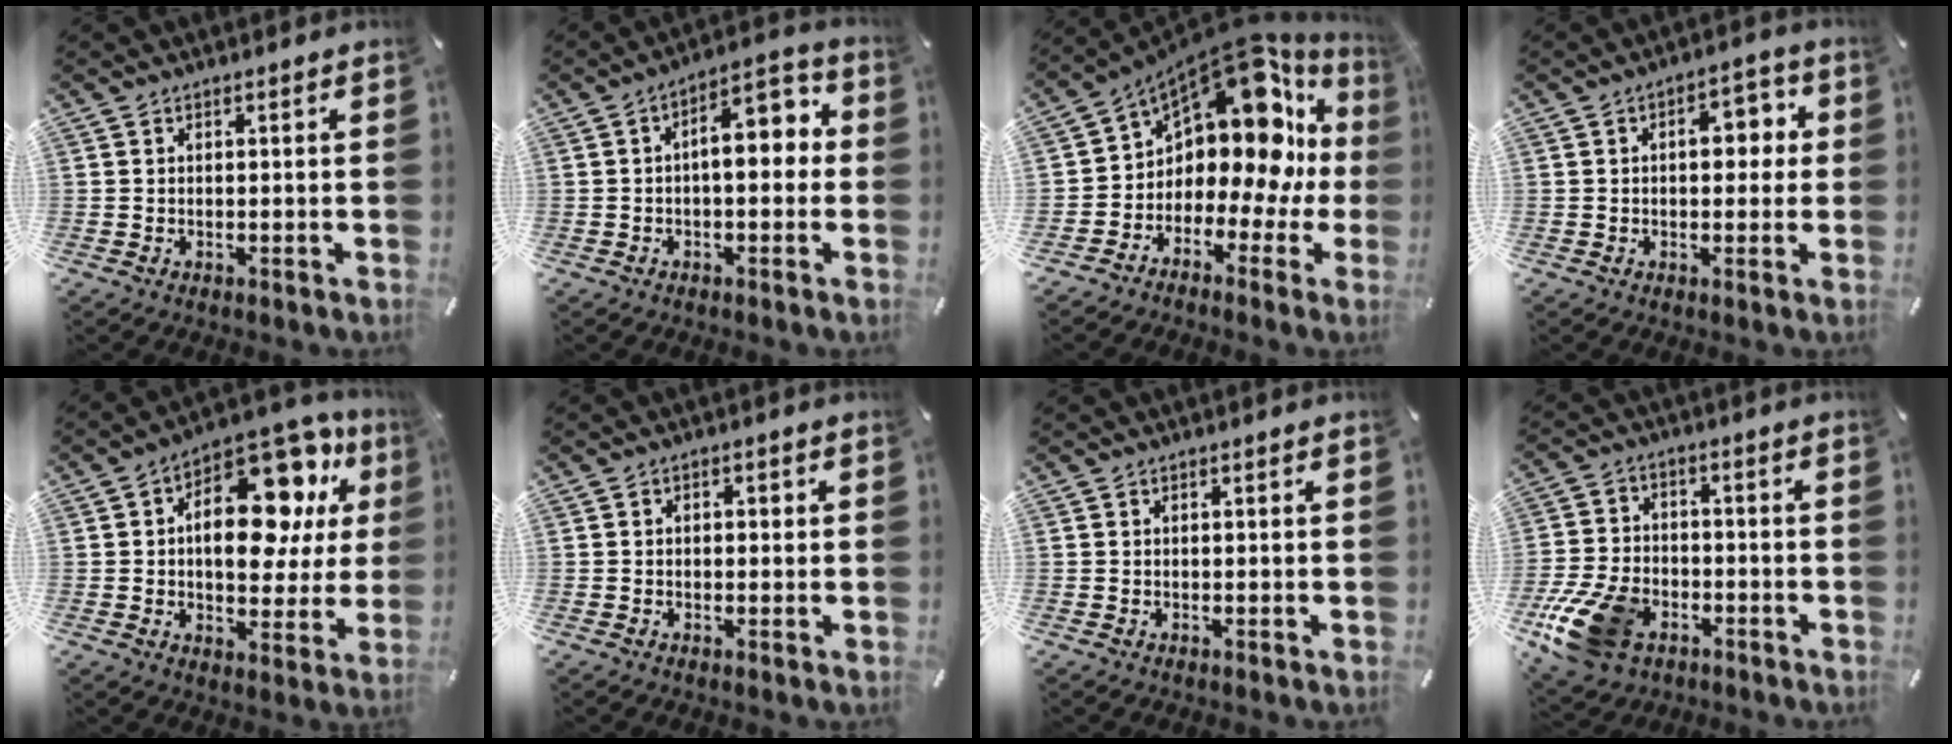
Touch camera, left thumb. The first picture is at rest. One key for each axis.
{"total": 9.7, "fx": 0.8, "fy": 4.7, "fz": 8.4, "tx": -0.116, "ty": -0.007, "tz": 0.006}
{"total": 15.1, "fx": 7.4, "fy": 8.5, "fz": 10.1, "tx": -0.171, "ty": -0.083, "tz": 0.112}
{"total": 7.3, "fx": 0.9, "fy": 4.3, "fz": 5.8, "tx": -0.067, "ty": -0.002, "tz": 0.003}
{"total": 20.4, "fx": 6.8, "fy": 12.1, "fz": 15.0, "tx": -0.196, "ty": -0.045, "tz": 0.113}
{"total": 1.7, "fx": -0.5, "fy": 1.3, "fz": 0.9, "tx": -0.016, "ty": 0.008, "tz": -0.012}
{"total": 0.0}
{"total": 14.3, "fx": -6.7, "fy": 9.4, "fz": 8.4, "tx": -0.177, "ty": 0.036, "tz": -0.117}